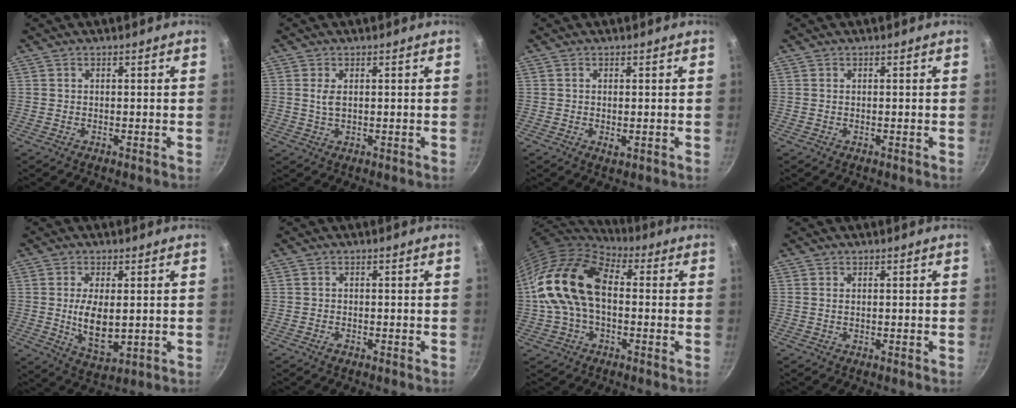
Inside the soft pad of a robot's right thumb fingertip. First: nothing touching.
{"total": 2.6, "force": [0.5, 1.4, 2.1], "torque": [-0.038, -0.003, 0.011]}
{"total": 1.4, "force": [-0.1, 0.6, 1.2], "torque": [-0.022, -0.003, 0.001]}
{"total": 0.0}
{"total": 8.6, "force": [0.2, 4.1, 7.6], "torque": [-0.134, -0.011, 0.015]}
{"total": 1.1, "force": [-0.7, 0.7, 0.5], "torque": [-0.011, 0.004, -0.014]}
{"total": 17.7, "force": [0.6, 11.3, 13.6], "torque": [-0.242, 0.036, -0.002]}
{"total": 0.7, "force": [0.1, 0.4, 0.5], "torque": [-0.010, 0.001, 0.002]}